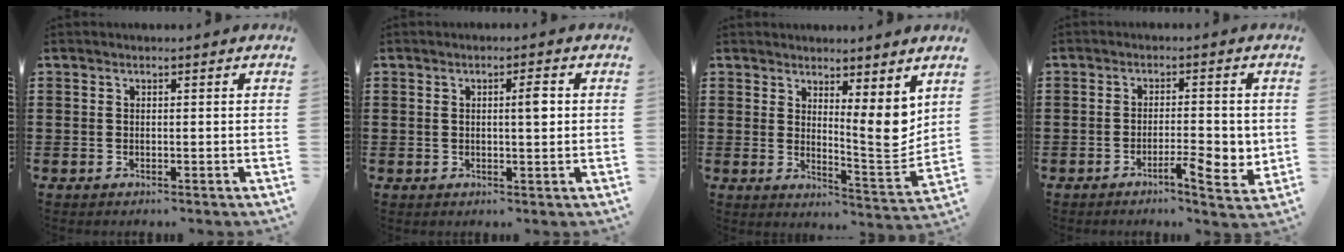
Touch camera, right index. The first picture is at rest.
{"total": 2.7, "force": [0.5, 0.5, 2.6], "torque": [-0.035, -0.002, 0.002]}
{"total": 7.5, "force": [4.8, 1.8, 5.5], "torque": [-0.074, -0.036, 0.081]}
{"total": 5.8, "force": [-1.9, 1.7, 5.2], "torque": [-0.075, -0.001, -0.030]}